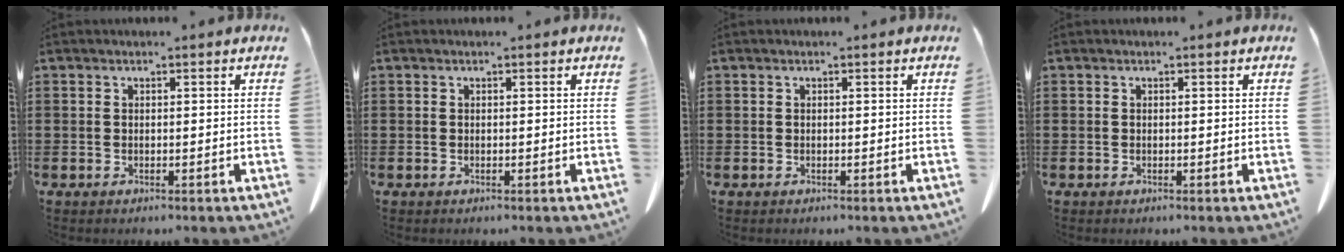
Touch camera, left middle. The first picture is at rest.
{"total": 0.0}
{"total": 0.0}
{"total": 0.0}